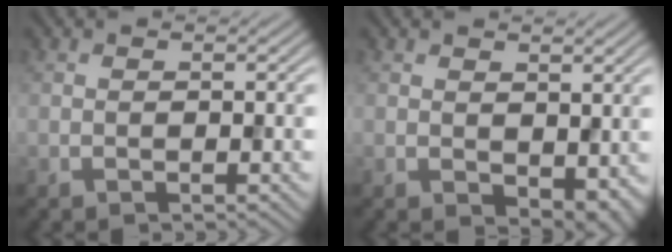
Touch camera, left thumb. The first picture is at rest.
{"total": 3.4, "force": [0.6, 2.2, 2.5], "torque": [-0.041, -0.012, 0.017]}